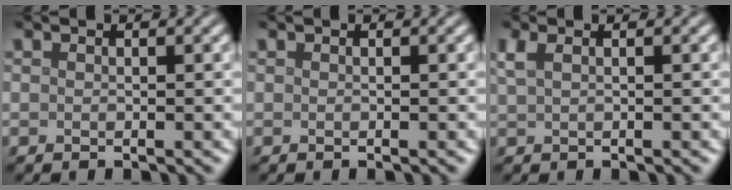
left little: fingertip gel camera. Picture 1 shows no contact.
{"total": 0.0}
{"total": 1.8, "force": [1.0, 0.7, 1.4], "torque": [-0.029, 0.004, 0.020]}